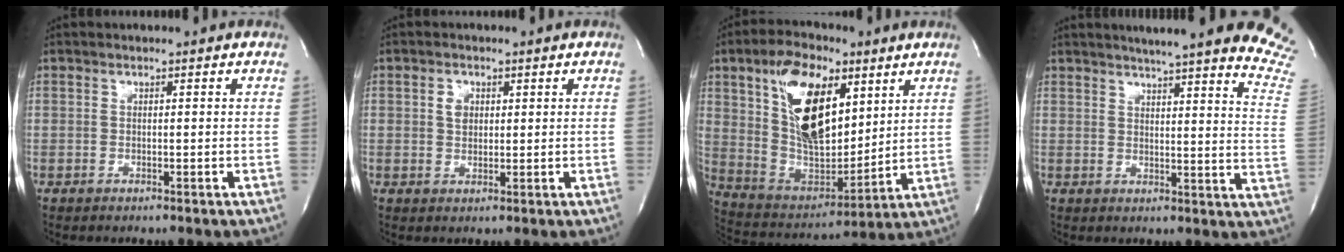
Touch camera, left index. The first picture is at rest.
{"total": 2.4, "force": [0.6, 1.9, 1.4], "torque": [-0.027, 0.000, 0.010]}
{"total": 18.3, "force": [7.0, 8.6, 14.5], "torque": [-0.285, 0.012, 0.130]}
{"total": 23.6, "force": [21.2, 0.1, 10.5], "torque": [-0.135, -0.099, 0.232]}